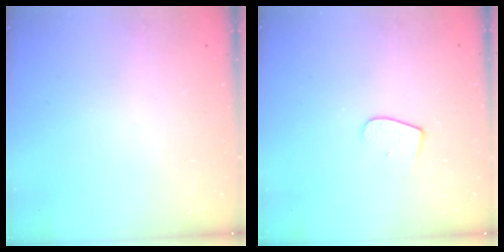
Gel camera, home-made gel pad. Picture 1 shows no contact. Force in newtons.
{"total": 5.0, "press": 5.0, "slide": 0.4}